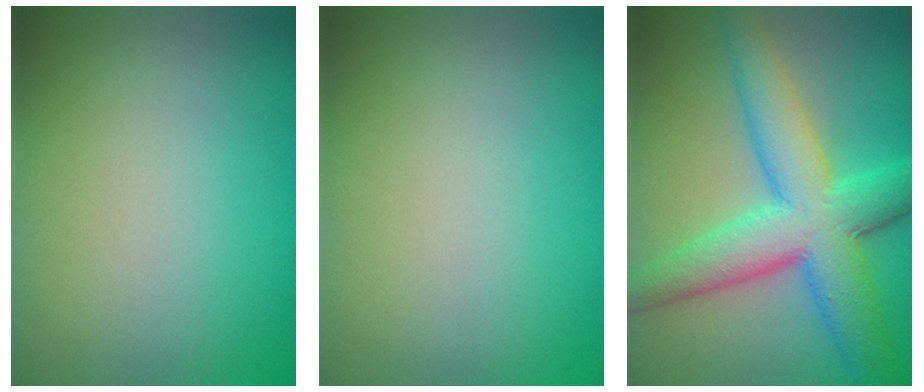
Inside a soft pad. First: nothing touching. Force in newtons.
{"total": 0.0}
{"total": 8.7, "press": 8.7, "slide": 0.1}